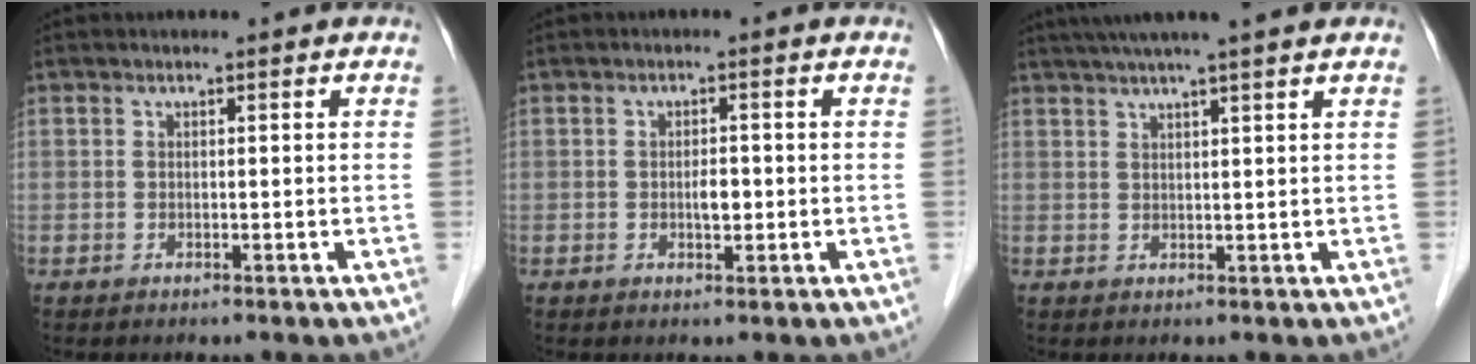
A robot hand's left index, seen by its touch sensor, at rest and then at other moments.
{"total": 2.0, "force": [-0.3, 0.9, 1.8], "torque": [-0.030, 0.001, -0.004]}
{"total": 7.8, "force": [6.3, -1.2, 4.4], "torque": [-0.067, 0.027, 0.087]}